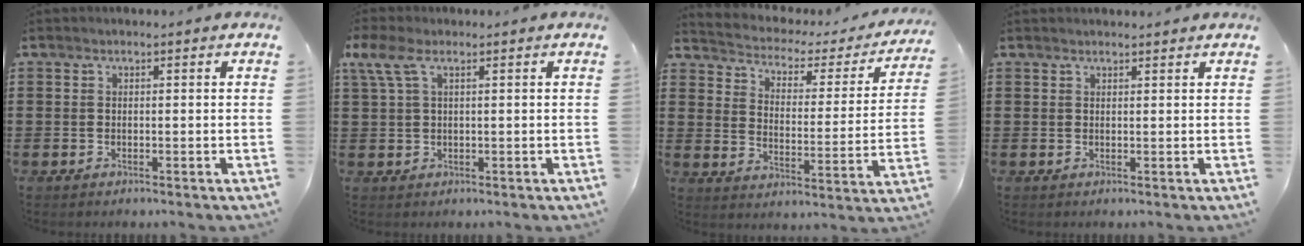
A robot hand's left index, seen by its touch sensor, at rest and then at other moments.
{"total": 3.8, "force": [1.4, 1.4, 3.2], "torque": [-0.082, 0.001, 0.020]}
{"total": 2.2, "force": [1.6, 1.3, 0.7], "torque": [-0.032, -0.020, 0.017]}
{"total": 1.0, "force": [1.0, 0.1, 0.1], "torque": [-0.004, -0.001, 0.019]}